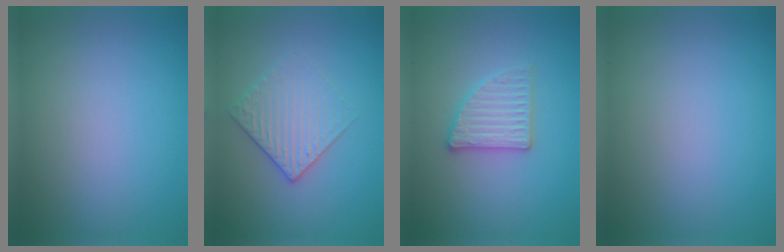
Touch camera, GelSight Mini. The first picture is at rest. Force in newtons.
{"total": 2.9, "press": 2.6, "slide": 1.2}
{"total": 2.8, "press": 2.7, "slide": 0.5}
{"total": 0.0}